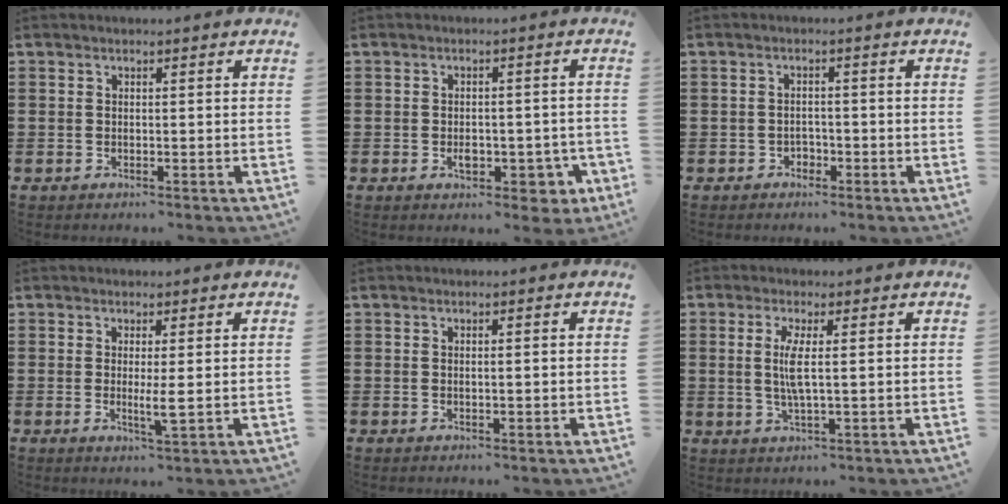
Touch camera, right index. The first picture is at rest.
{"total": 4.1, "force": [-1.4, 2.4, 3.0], "torque": [-0.040, -0.002, -0.027]}
{"total": 1.6, "force": [-1.2, 1.1, 0.2], "torque": [-0.012, -0.001, -0.028]}
{"total": 2.9, "force": [-0.1, 0.0, 2.9], "torque": [-0.053, -0.008, -0.002]}
{"total": 0.6, "force": [0.0, 0.1, 0.6], "torque": [-0.011, -0.003, 0.001]}
{"total": 4.2, "force": [0.4, 0.2, 4.2], "torque": [-0.087, -0.008, 0.001]}